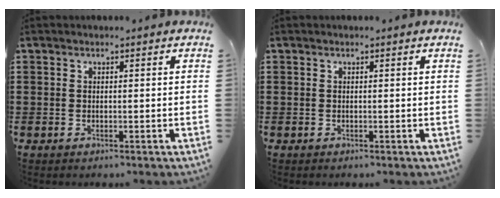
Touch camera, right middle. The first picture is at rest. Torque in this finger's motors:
{"motor_torque": [-0.36, -0.15, 0.03, 0.01]}